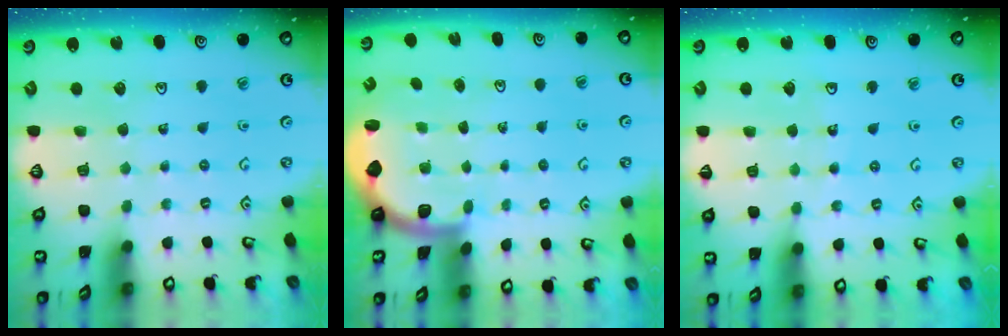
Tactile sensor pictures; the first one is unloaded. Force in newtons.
{"total": 1.9, "press": 1.8, "slide": 0.5}
{"total": 6.1, "press": 5.8, "slide": 1.8}